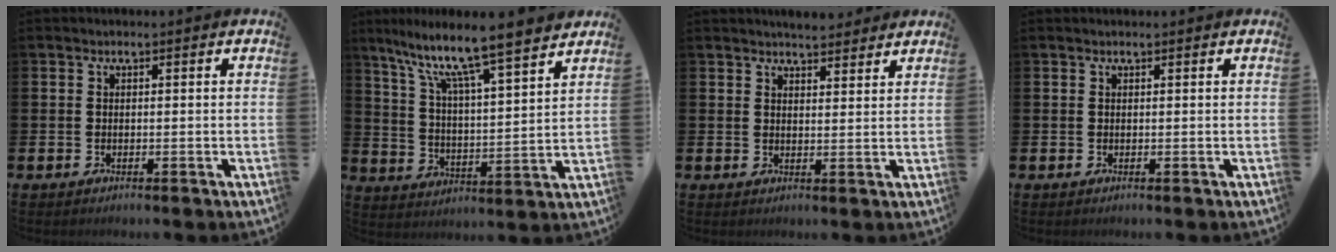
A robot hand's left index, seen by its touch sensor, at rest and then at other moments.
{"total": 10.0, "force": [8.8, 0.6, 4.7], "torque": [-0.116, -0.067, 0.145]}
{"total": 3.9, "force": [3.9, 0.4, -0.1], "torque": [0.005, -0.022, 0.071]}
{"total": 0.0}